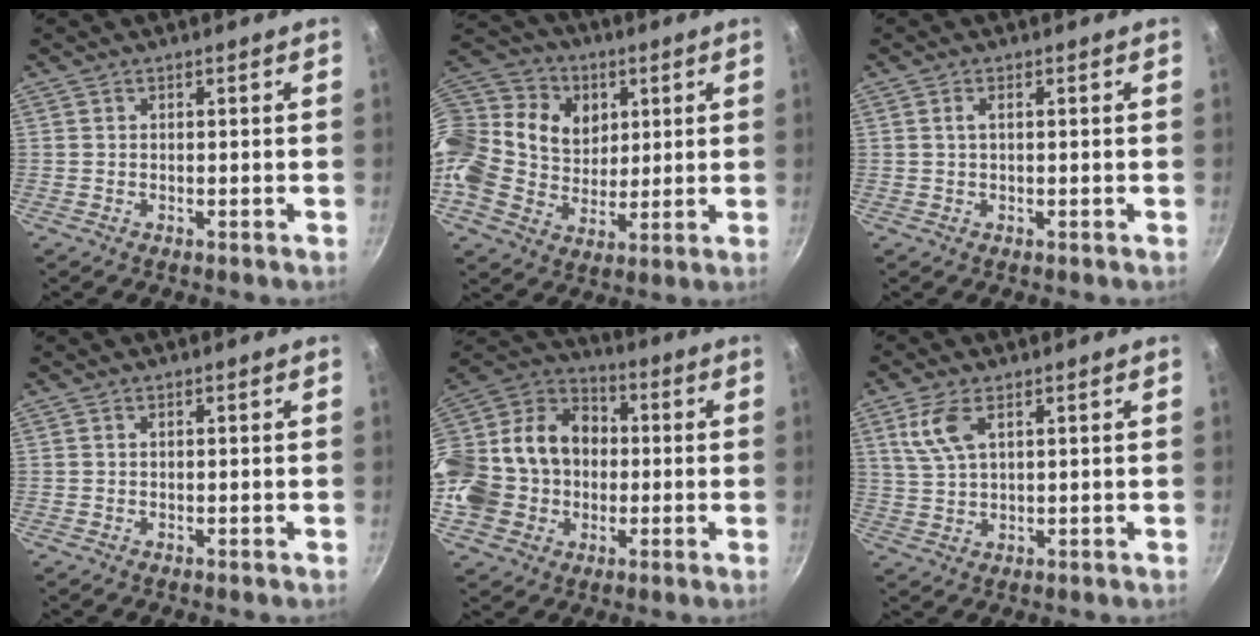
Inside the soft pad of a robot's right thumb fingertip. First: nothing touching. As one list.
[{"total": 23.3, "force": [7.0, 18.5, 12.4], "torque": [-0.252, 0.016, 0.118]}, {"total": 1.4, "force": [0.3, 0.6, 1.2], "torque": [-0.024, 0.003, 0.005]}, {"total": 0.0}, {"total": 24.7, "force": [-1.5, 20.9, 13.1], "torque": [-0.263, 0.057, -0.021]}, {"total": 6.5, "force": [2.8, 3.1, 5.0], "torque": [-0.104, -0.003, 0.060]}]